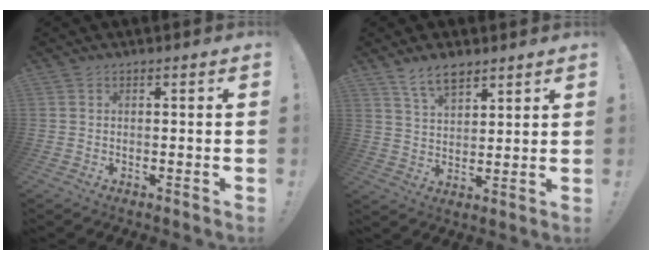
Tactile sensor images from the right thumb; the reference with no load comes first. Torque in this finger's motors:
{"motor_torque": [-0.58, 0.63, -0.10, 0.28, 0.04]}